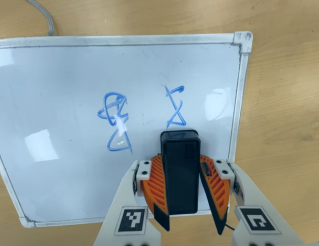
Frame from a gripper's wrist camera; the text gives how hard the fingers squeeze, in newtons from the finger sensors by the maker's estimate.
{"total": 8.2, "left": 8.5, "right": 7.8}